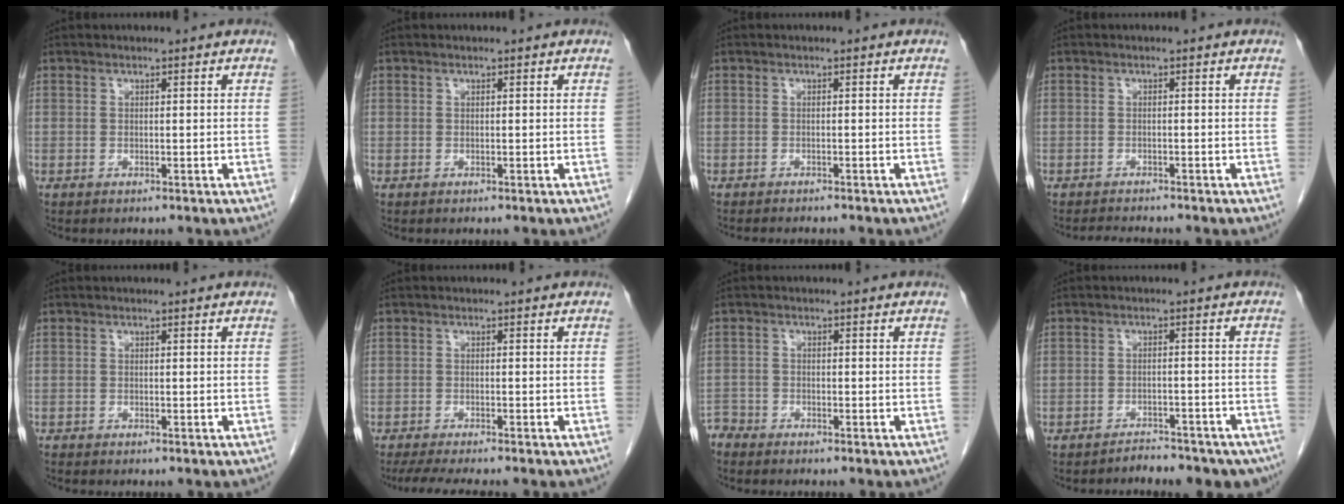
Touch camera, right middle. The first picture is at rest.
{"total": 0.0}
{"total": 4.2, "force": [-3.8, 0.6, 1.7], "torque": [-0.020, -0.005, -0.047]}
{"total": 2.7, "force": [-2.6, 0.1, 0.8], "torque": [-0.015, -0.011, -0.038]}
{"total": 0.6, "force": [-0.5, 0.0, 0.1], "torque": [-0.007, -0.001, -0.013]}
{"total": 6.9, "force": [-5.9, 0.3, 3.6], "torque": [-0.051, -0.017, -0.092]}
{"total": 2.4, "force": [-2.4, 0.4, -0.3], "torque": [0.008, -0.007, -0.047]}
{"total": 8.3, "force": [-7.4, 2.9, 2.3], "torque": [-0.013, 0.009, -0.087]}